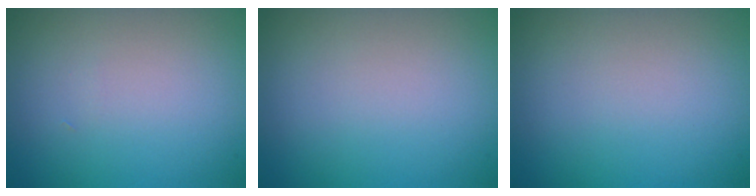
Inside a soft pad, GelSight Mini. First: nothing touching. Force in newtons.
{"total": 0.0}
{"total": 0.0}